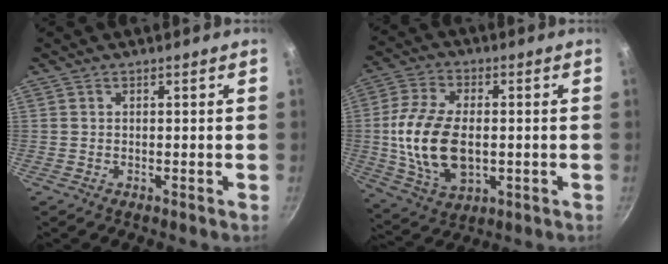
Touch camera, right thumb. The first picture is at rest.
{"total": 15.8, "force": [-0.8, 9.5, 12.7], "torque": [-0.237, 0.006, -0.009]}